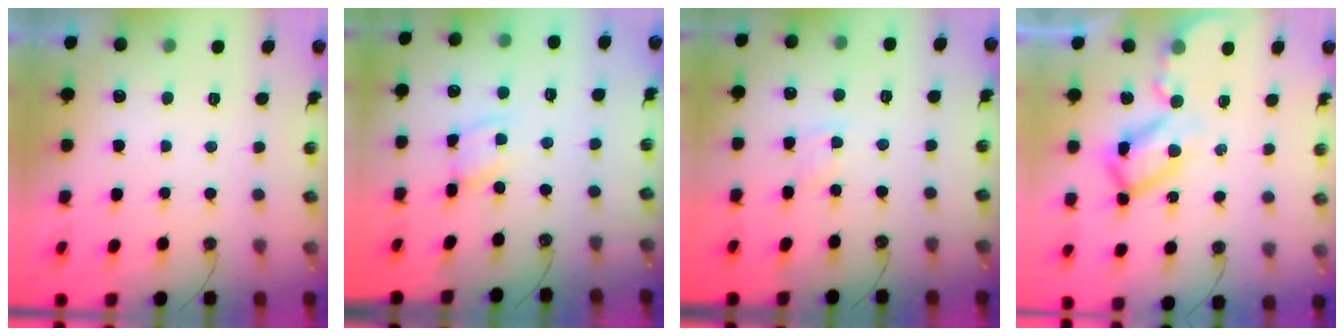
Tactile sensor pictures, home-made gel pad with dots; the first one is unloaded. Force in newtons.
{"total": 2.0, "press": 2.0, "slide": 0.1}
{"total": 4.1, "press": 4.1, "slide": 0.5}
{"total": 11.0, "press": 11.0, "slide": 1.1}